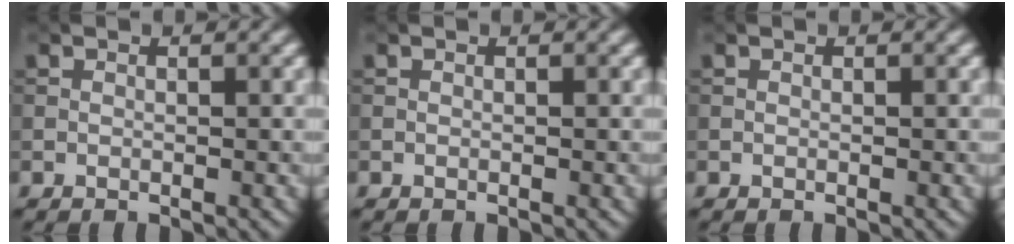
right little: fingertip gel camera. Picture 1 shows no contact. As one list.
[{"total": 0.0}, {"total": 0.0}]